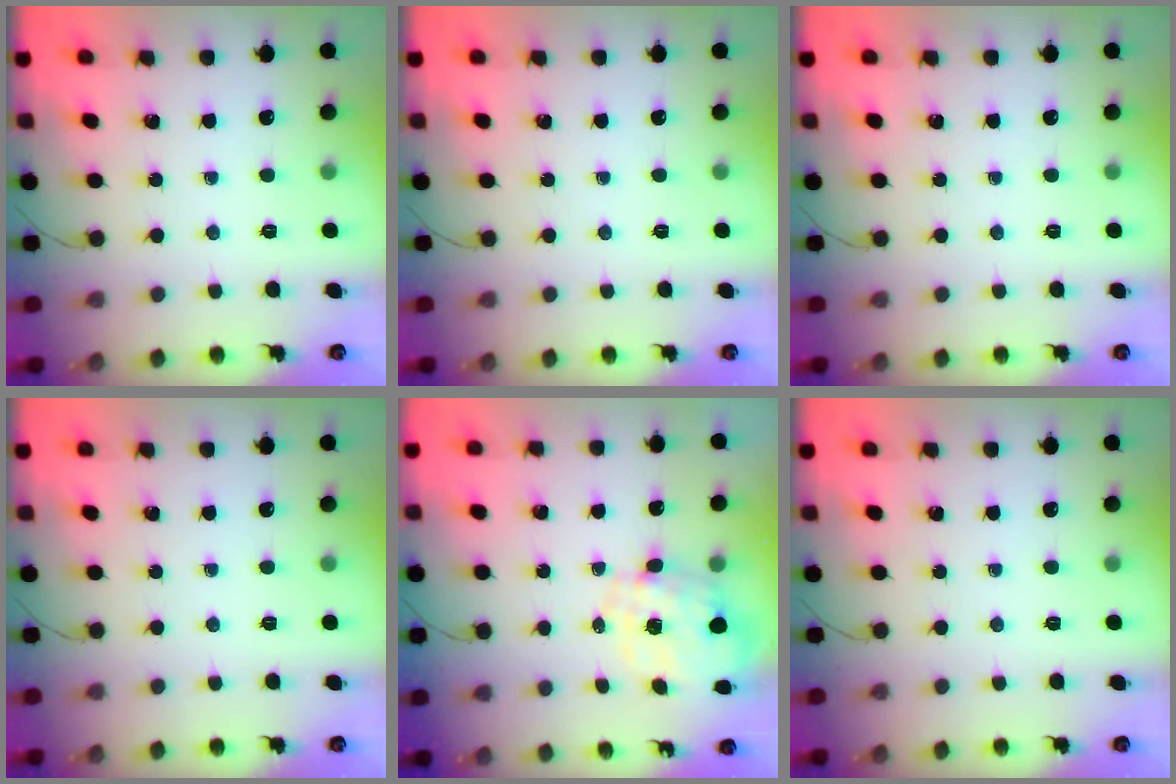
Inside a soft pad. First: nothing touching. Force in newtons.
{"total": 0.0}
{"total": 0.0}
{"total": 0.0}
{"total": 2.3, "press": 2.1, "slide": 1.1}
{"total": 0.0}